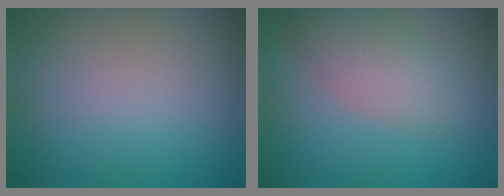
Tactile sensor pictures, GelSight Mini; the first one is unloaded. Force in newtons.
{"total": 3.8, "press": 3.8, "slide": 0.0}